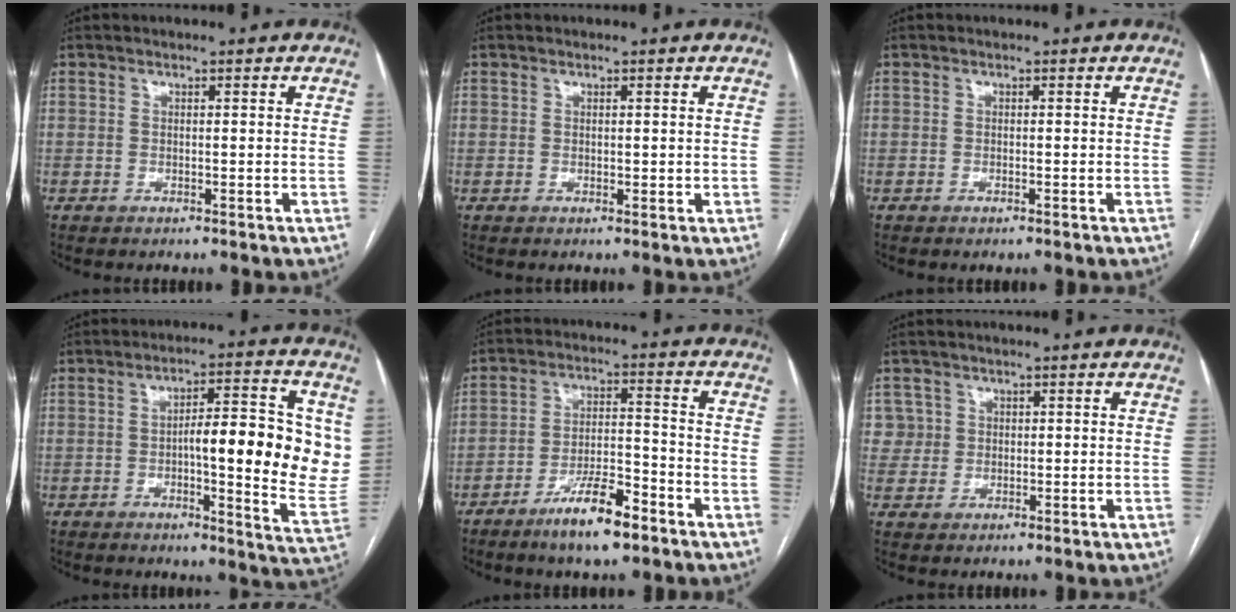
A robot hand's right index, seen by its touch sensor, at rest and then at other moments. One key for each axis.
{"total": 1.2, "fx": 0.3, "fy": 0.7, "fz": 0.9, "tx": -0.012, "ty": -0.004, "tz": 0.007}
{"total": 0.5, "fx": -0.4, "fy": 0.0, "fz": 0.4, "tx": -0.008, "ty": -0.001, "tz": -0.005}
{"total": 16.2, "fx": 1.3, "fy": 3.5, "fz": 15.8, "tx": -0.193, "ty": 0.014, "tz": 0.019}
{"total": 9.2, "fx": -6.2, "fy": 1.9, "fz": 6.5, "tx": -0.118, "ty": 0.001, "tz": -0.107}
{"total": 3.6, "fx": 1.2, "fy": 3.3, "fz": -0.4, "tx": 0.029, "ty": 0.008, "tz": 0.019}